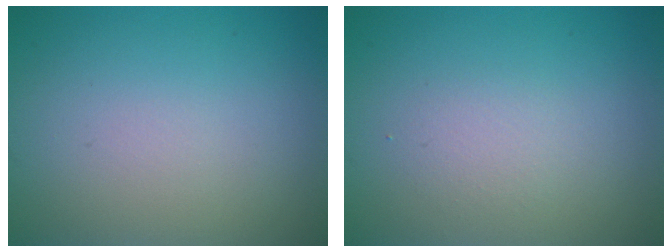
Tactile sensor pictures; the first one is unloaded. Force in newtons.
{"total": 1.3, "press": 1.3, "slide": 0.1}